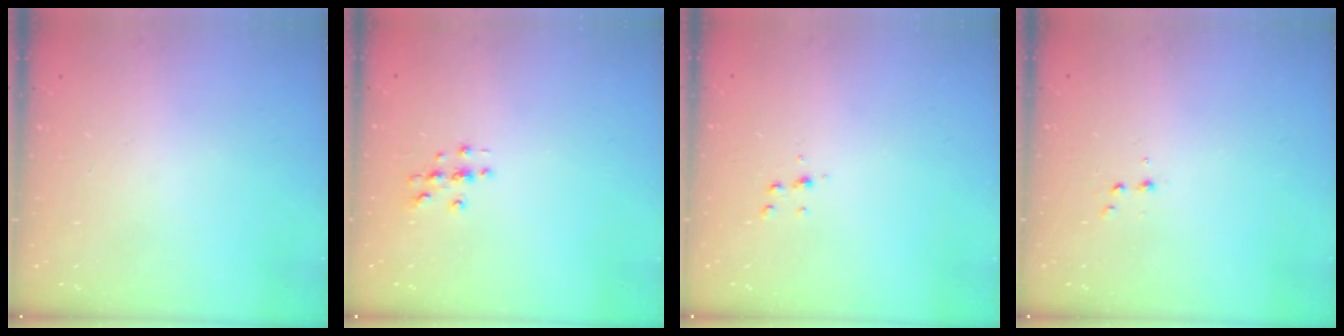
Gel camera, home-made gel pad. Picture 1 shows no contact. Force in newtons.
{"total": 2.7, "press": 2.7, "slide": 0.3}
{"total": 4.4, "press": 4.3, "slide": 0.4}
{"total": 3.2, "press": 3.1, "slide": 1.0}